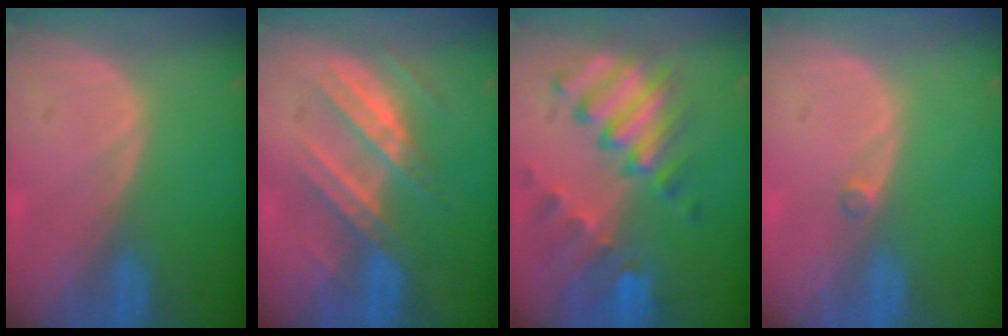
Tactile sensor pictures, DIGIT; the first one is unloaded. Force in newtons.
{"total": 7.3, "press": 7.3, "slide": 1.0}
{"total": 10.1, "press": 8.9, "slide": 4.8}
{"total": 1.0, "press": 0.8, "slide": 0.5}